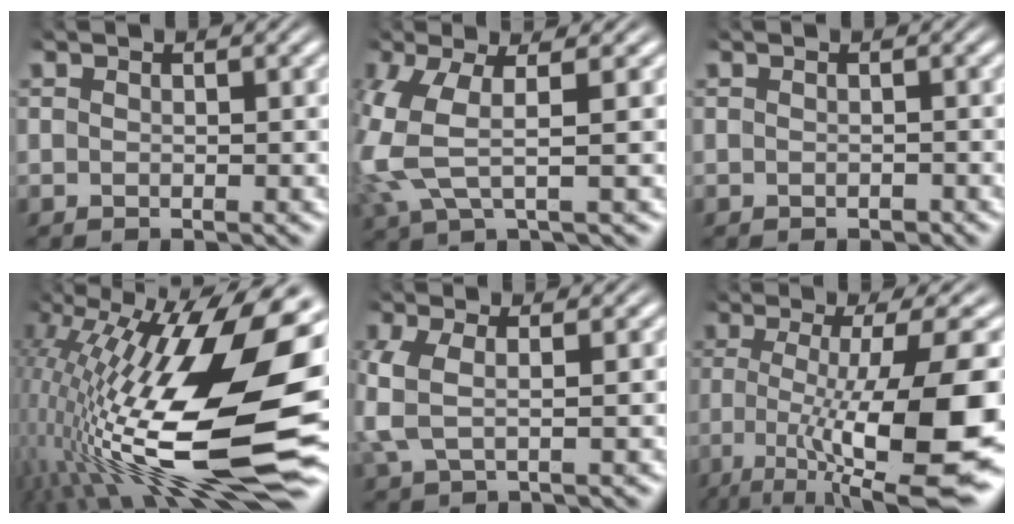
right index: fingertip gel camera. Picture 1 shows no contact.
{"total": 6.4, "force": [-0.3, 4.2, 4.8], "torque": [-0.125, -0.009, -0.005]}
{"total": 0.7, "force": [-0.6, 0.4, 0.1], "torque": [0.000, -0.001, -0.010]}
{"total": 18.7, "force": [-3.7, 7.2, 16.9], "torque": [-0.241, -0.024, -0.046]}
{"total": 3.5, "force": [-0.5, 2.5, 2.5], "torque": [-0.082, -0.014, -0.004]}
{"total": 12.0, "force": [-2.7, 3.5, 11.1], "torque": [-0.158, -0.024, -0.024]}